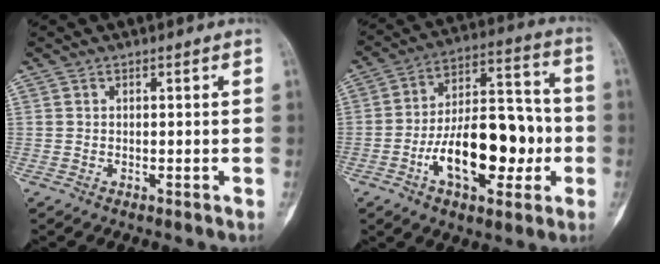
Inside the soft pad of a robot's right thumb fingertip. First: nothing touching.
{"total": 19.4, "force": [-4.8, 10.1, 15.9], "torque": [-0.225, 0.043, -0.076]}